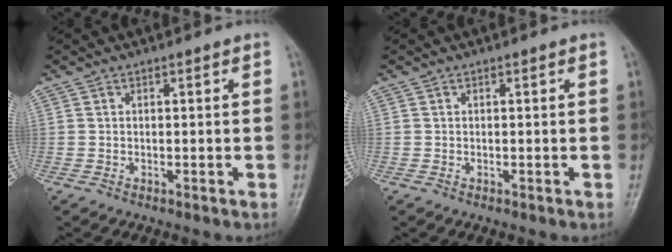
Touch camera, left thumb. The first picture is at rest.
{"total": 0.0}